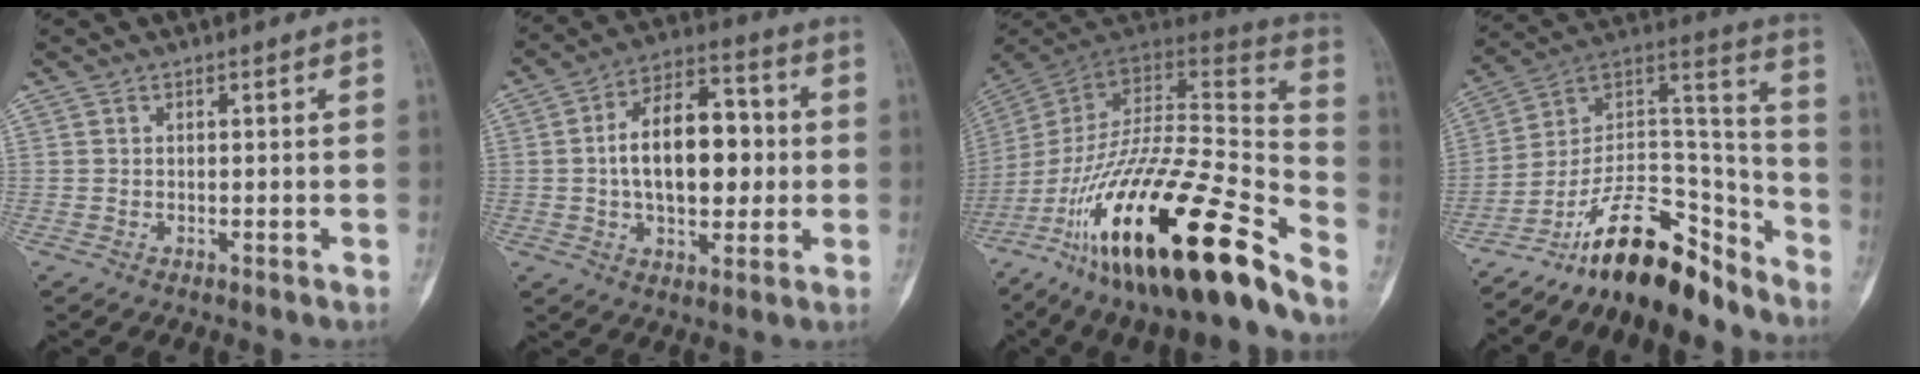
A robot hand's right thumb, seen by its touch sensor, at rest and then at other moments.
{"total": 16.5, "force": [0.4, 9.4, 13.5], "torque": [-0.183, 0.026, 0.003]}
{"total": 32.8, "force": [-20.0, 7.9, 24.8], "torque": [-0.374, 0.062, -0.333]}
{"total": 20.8, "force": [-16.4, 7.8, 10.2], "torque": [-0.117, 0.145, -0.279]}